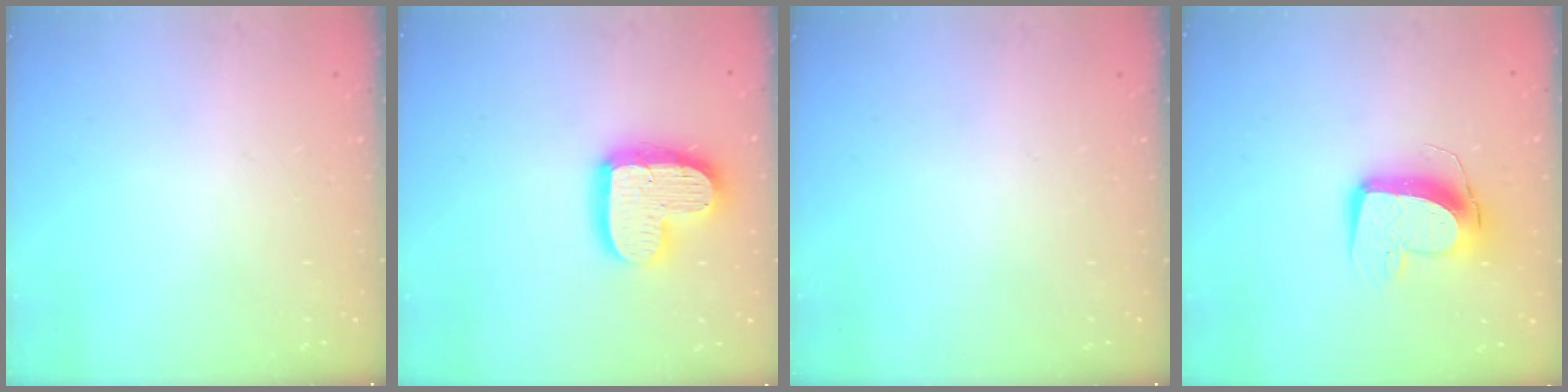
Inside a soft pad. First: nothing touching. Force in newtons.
{"total": 17.1, "press": 17.0, "slide": 1.5}
{"total": 0.0}
{"total": 11.8, "press": 11.7, "slide": 1.1}